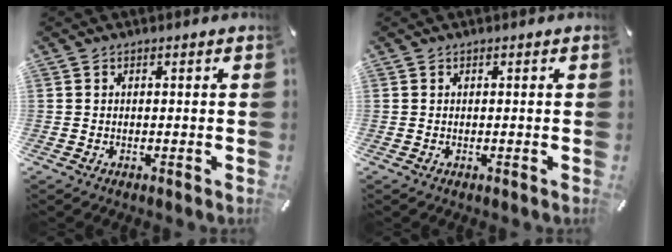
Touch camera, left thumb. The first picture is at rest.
{"total": 0.0}